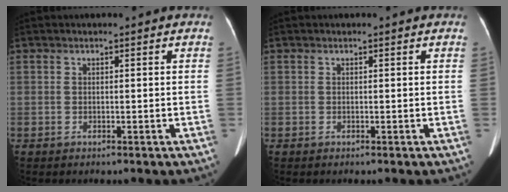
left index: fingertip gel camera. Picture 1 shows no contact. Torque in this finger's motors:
{"motor_torque": [0.14, -0.10, 0.00, 0.00]}